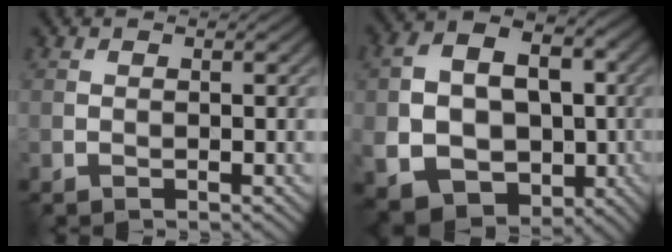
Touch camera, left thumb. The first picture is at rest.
{"total": 13.9, "force": [-2.1, 10.2, 9.2], "torque": [-0.181, -0.013, -0.027]}